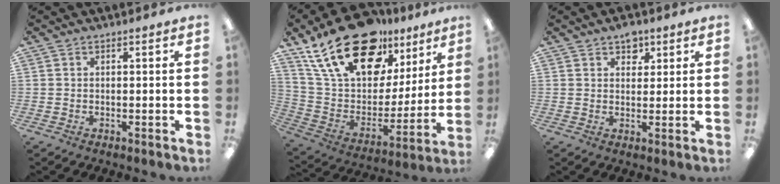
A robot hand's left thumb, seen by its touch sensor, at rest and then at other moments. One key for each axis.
{"total": 24.7, "fx": 16.9, "fy": 12.3, "fz": 13.1, "tx": -0.233, "ty": -0.099, "tz": 0.302}
{"total": 4.4, "fx": 3.0, "fy": 2.8, "fz": 1.6, "tx": -0.007, "ty": -0.008, "tz": 0.049}